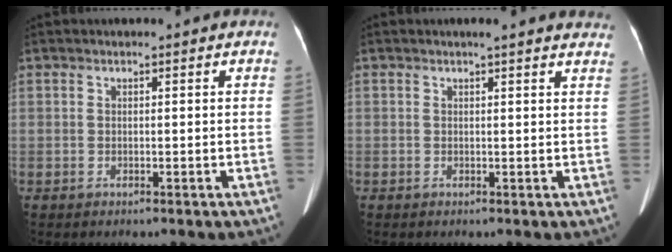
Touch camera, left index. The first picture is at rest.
{"total": 8.5, "force": [7.6, 2.5, 2.8], "torque": [-0.014, 0.015, 0.066]}